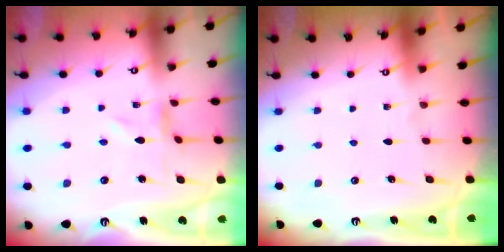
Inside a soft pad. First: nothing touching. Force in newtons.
{"total": 0.0}